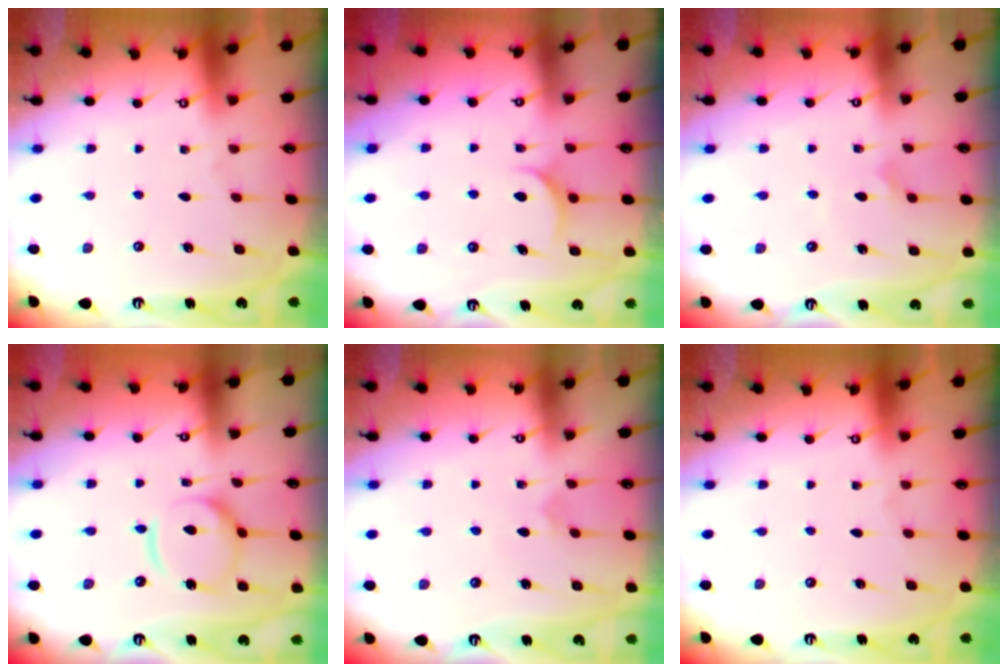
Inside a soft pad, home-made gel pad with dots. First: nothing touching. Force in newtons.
{"total": 6.0, "press": 6.0, "slide": 0.2}
{"total": 2.6, "press": 2.6, "slide": 0.3}
{"total": 14.1, "press": 14.0, "slide": 1.3}
{"total": 3.0, "press": 3.0, "slide": 0.2}
{"total": 0.0}